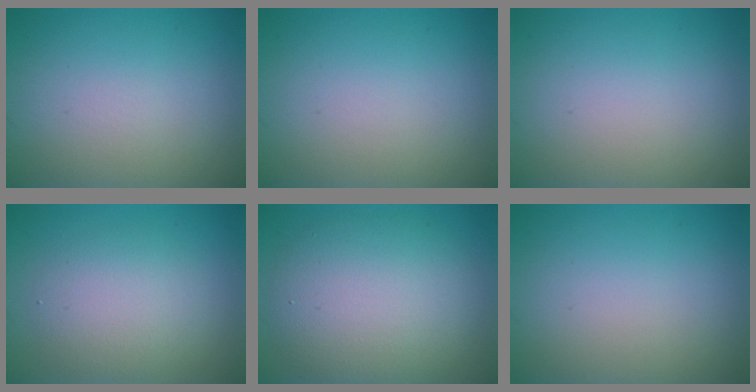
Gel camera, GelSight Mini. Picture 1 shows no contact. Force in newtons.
{"total": 0.0}
{"total": 0.0}
{"total": 3.5, "press": 3.5, "slide": 0.1}
{"total": 8.0, "press": 8.0, "slide": 0.2}
{"total": 0.0}